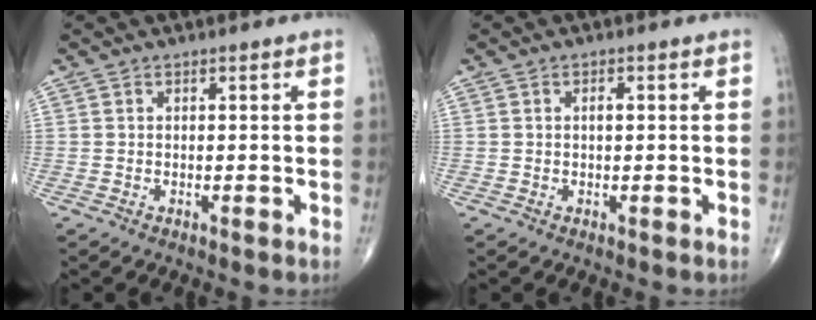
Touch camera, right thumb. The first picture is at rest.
{"total": 1.2, "force": [0.2, 0.5, 1.0], "torque": [-0.016, 0.003, 0.001]}